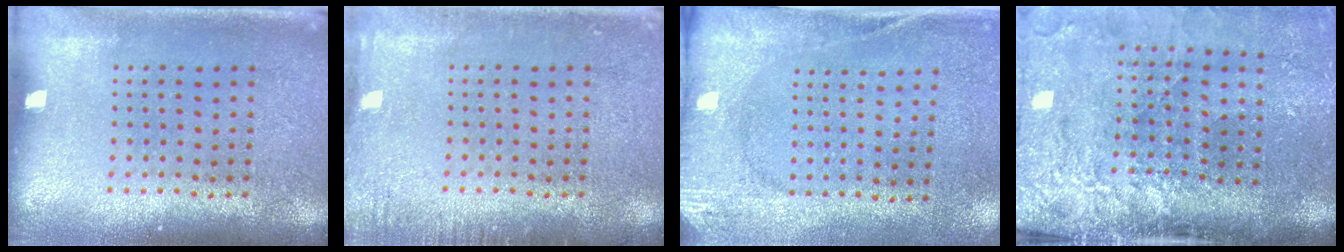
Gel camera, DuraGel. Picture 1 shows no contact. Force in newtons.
{"total": 1.5, "press": 1.4, "slide": 0.2}
{"total": 2.7, "press": 2.1, "slide": 1.7}
{"total": 4.4, "press": 3.4, "slide": 2.7}